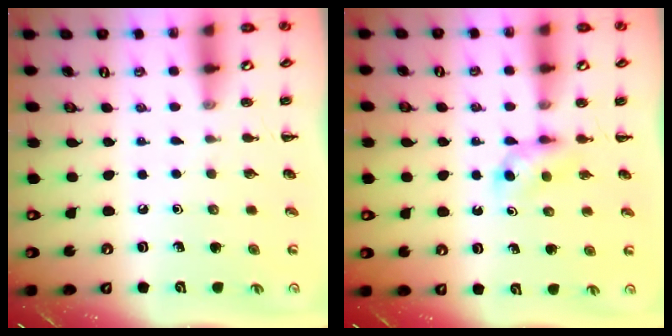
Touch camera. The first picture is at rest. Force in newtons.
{"total": 3.6, "press": 3.3, "slide": 1.4}